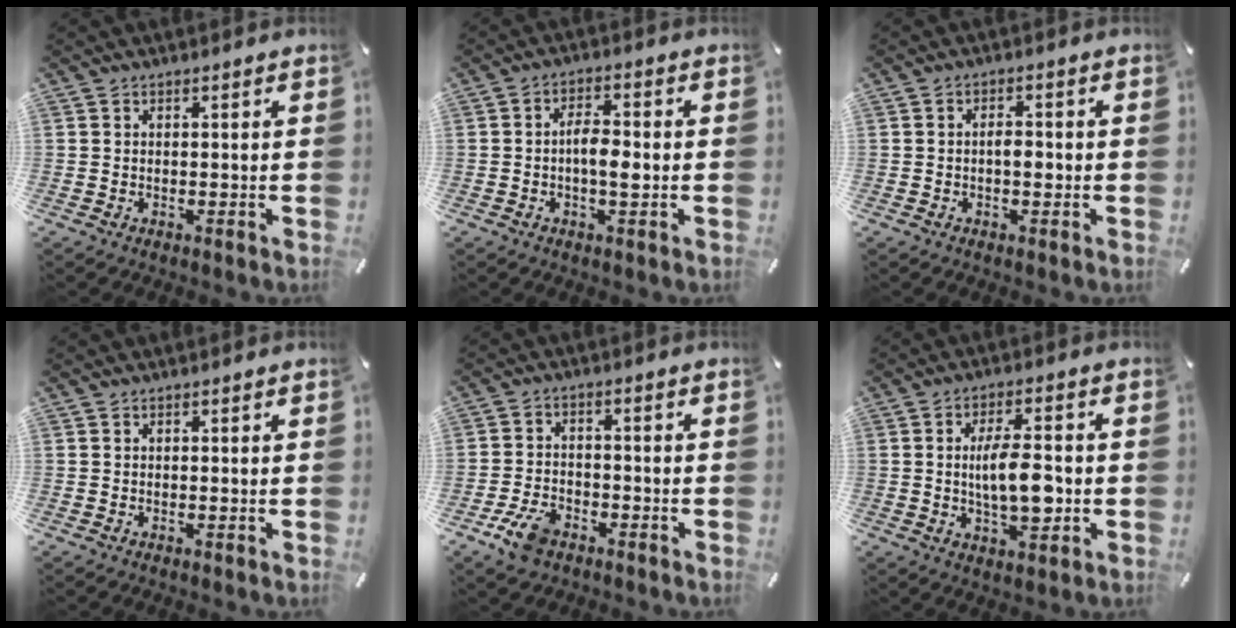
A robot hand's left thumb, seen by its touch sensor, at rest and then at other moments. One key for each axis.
{"total": 5.4, "fx": -0.9, "fy": 2.3, "fz": 4.8, "tx": -0.084, "ty": 0.011, "tz": -0.016}
{"total": 2.9, "fx": -0.5, "fy": 1.4, "fz": 2.5, "tx": -0.047, "ty": 0.007, "tz": -0.011}
{"total": 0.0}
{"total": 7.2, "fx": -4.3, "fy": 4.0, "fz": 4.1, "tx": -0.093, "ty": 0.016, "tz": -0.081}
{"total": 10.5, "fx": -0.7, "fy": 4.6, "fz": 9.4, "tx": -0.163, "ty": -0.006, "tz": -0.018}